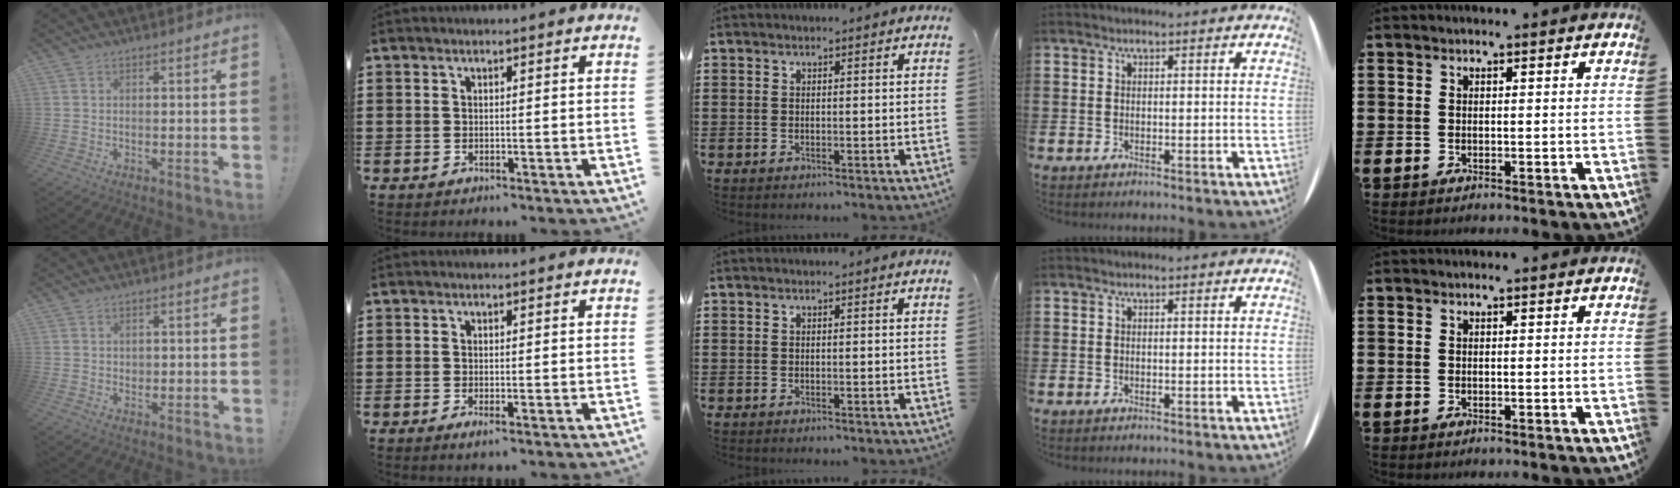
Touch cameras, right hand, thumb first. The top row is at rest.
{"thumb": {"total": 1.4, "force": [0.6, 1.2, 0.1], "torque": [0.006, 0.001, 0.009]}, "index": {"total": 0.5, "force": [-0.1, 0.0, 0.5], "torque": [-0.009, -0.003, -0.002]}}